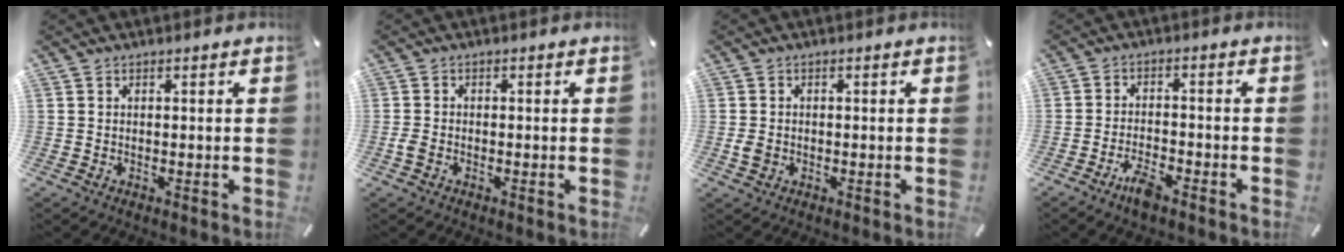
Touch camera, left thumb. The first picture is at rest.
{"total": 1.6, "force": [-0.8, 0.9, 1.0], "torque": [-0.025, 0.001, -0.017]}
{"total": 2.2, "force": [-0.5, 1.8, 1.2], "torque": [-0.022, 0.003, -0.007]}
{"total": 5.1, "force": [-3.9, 1.6, 2.8], "torque": [-0.062, 0.014, -0.074]}